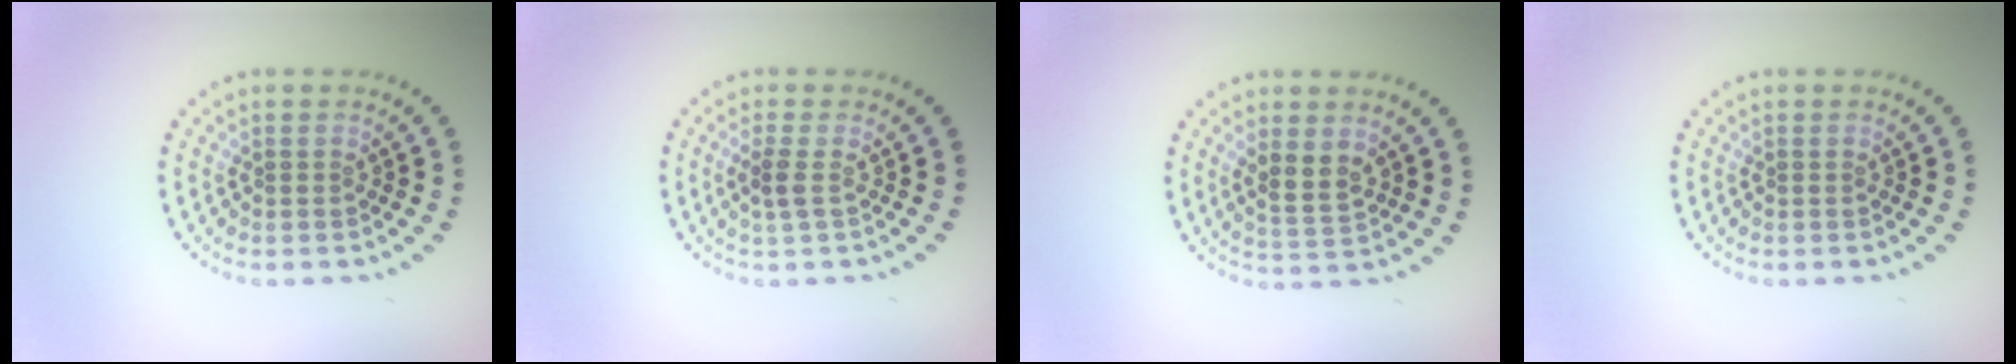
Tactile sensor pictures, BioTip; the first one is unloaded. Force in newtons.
{"total": 1.3, "press": 1.0, "slide": 0.8}
{"total": 2.5, "press": 2.4, "slide": 0.8}
{"total": 0.0}